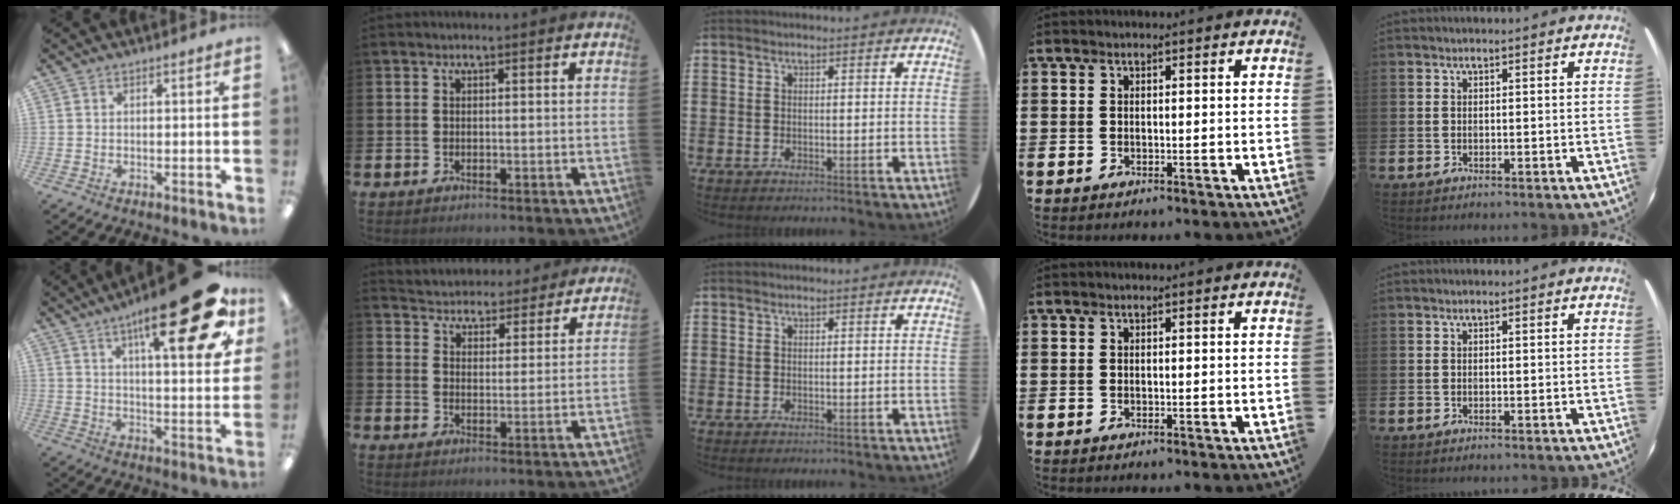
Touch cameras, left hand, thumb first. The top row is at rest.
{"thumb": {"total": 24.7, "force": [13.4, 6.7, 19.6], "torque": [-0.271, -0.072, 0.197]}, "index": {"total": 4.6, "force": [4.4, 1.2, -0.4], "torque": [-0.010, -0.040, 0.074]}}